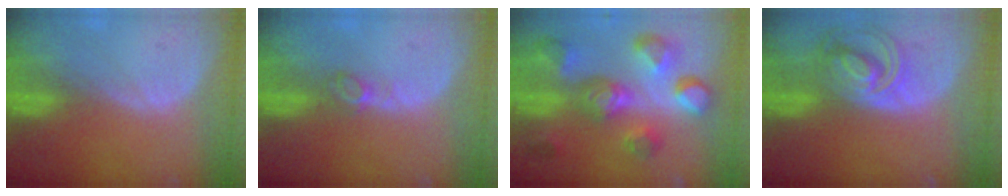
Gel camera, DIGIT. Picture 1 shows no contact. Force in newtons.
{"total": 2.0, "press": 1.9, "slide": 0.4}
{"total": 11.1, "press": 10.1, "slide": 4.7}
{"total": 8.5, "press": 7.4, "slide": 4.3}